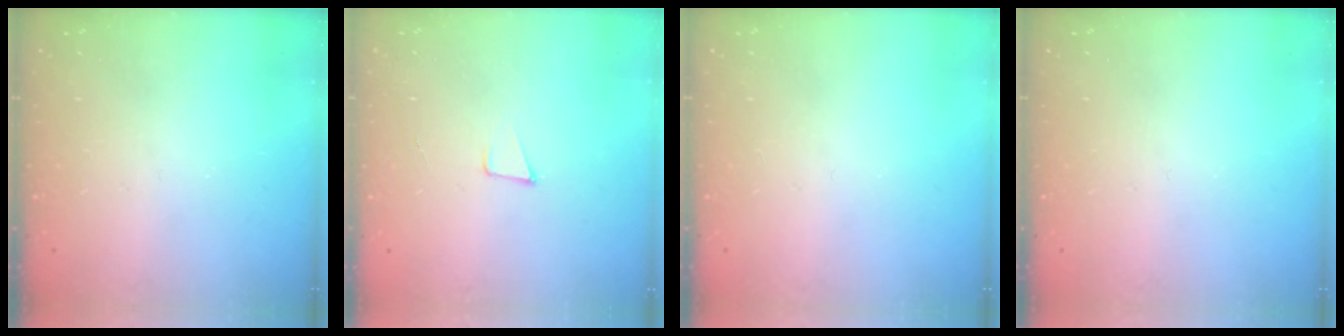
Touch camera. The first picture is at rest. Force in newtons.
{"total": 5.0, "press": 4.2, "slide": 2.8}
{"total": 0.0}
{"total": 0.0}